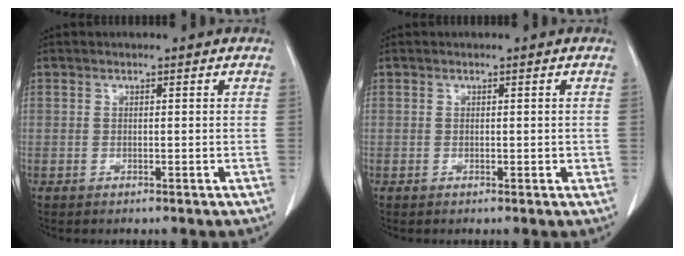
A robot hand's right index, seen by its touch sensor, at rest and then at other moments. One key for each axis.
{"total": 1.2, "fx": 0.0, "fy": 0.8, "fz": 1.0, "tx": -0.012, "ty": 0.001, "tz": 0.003}